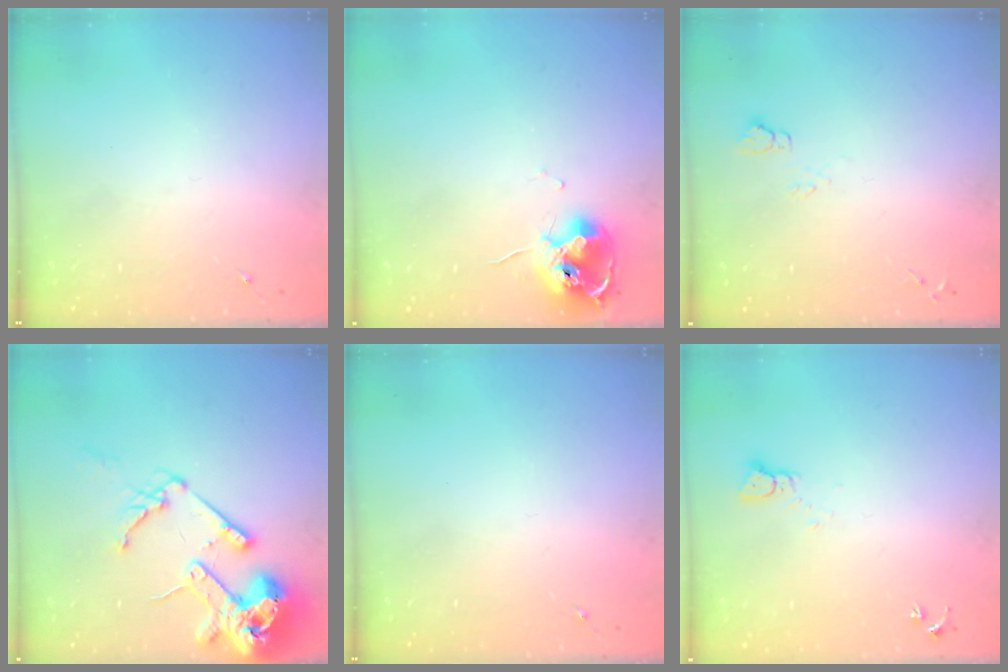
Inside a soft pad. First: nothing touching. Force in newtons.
{"total": 11.9, "press": 11.8, "slide": 1.2}
{"total": 5.0, "press": 5.0, "slide": 0.6}
{"total": 17.6, "press": 17.4, "slide": 2.3}
{"total": 0.0}
{"total": 2.4, "press": 2.4, "slide": 0.2}